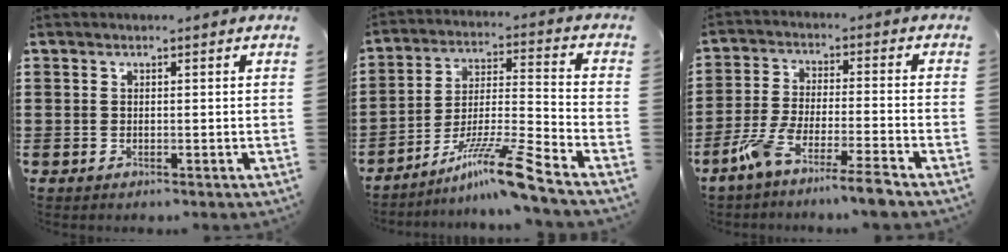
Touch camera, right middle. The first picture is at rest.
{"total": 11.3, "force": [-8.3, 0.1, 7.6], "torque": [-0.133, 0.006, -0.162]}
{"total": 7.3, "force": [-6.1, -0.4, 3.8], "torque": [-0.087, -0.017, -0.120]}